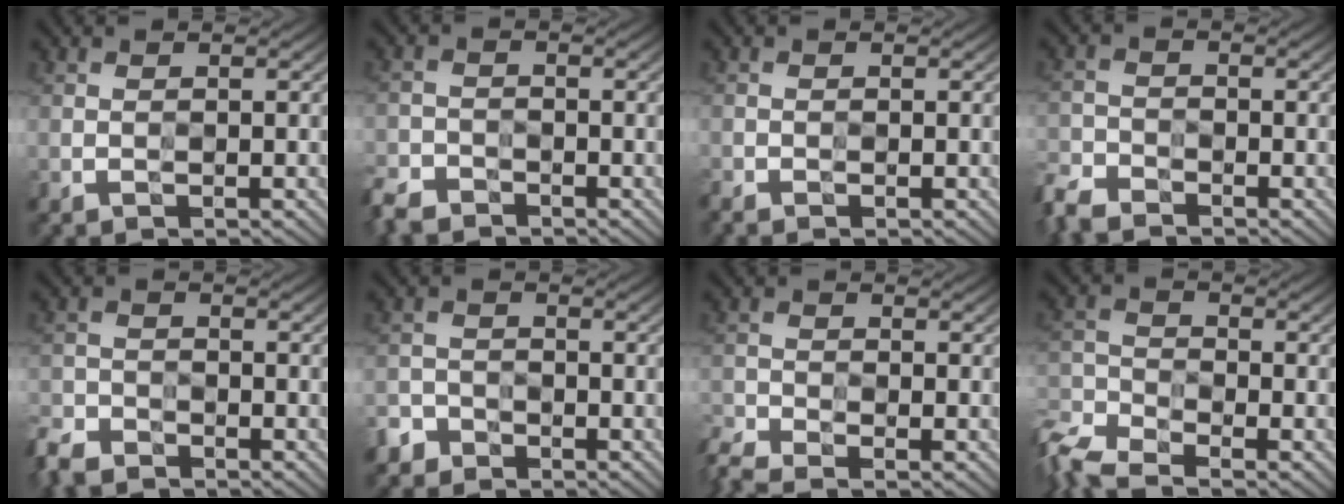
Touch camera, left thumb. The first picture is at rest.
{"total": 3.6, "force": [-3.4, 1.2, 0.6], "torque": [-0.011, -0.008, -0.077]}
{"total": 1.2, "force": [-1.1, 0.0, 0.2], "torque": [-0.008, -0.004, -0.025]}
{"total": 4.2, "force": [-4.0, 1.2, 1.0], "torque": [-0.025, -0.011, -0.093]}
{"total": 4.0, "force": [-3.6, 1.3, 0.8], "torque": [-0.017, -0.009, -0.085]}
{"total": 2.3, "force": [-1.9, 1.2, -0.2], "torque": [0.008, 0.001, -0.047]}
{"total": 4.3, "force": [-3.9, 0.5, 1.7], "torque": [-0.047, -0.014, -0.084]}
{"total": 7.1, "force": [-6.1, 2.1, 2.9], "torque": [-0.073, -0.021, -0.129]}